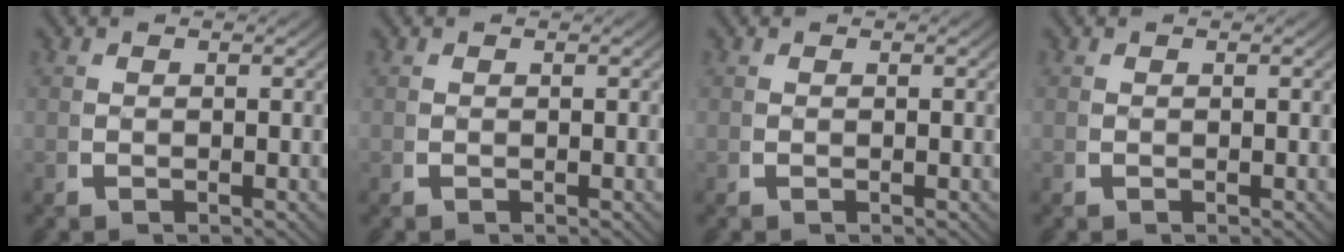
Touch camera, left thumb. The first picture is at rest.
{"total": 0.0}
{"total": 0.0}
{"total": 0.0}